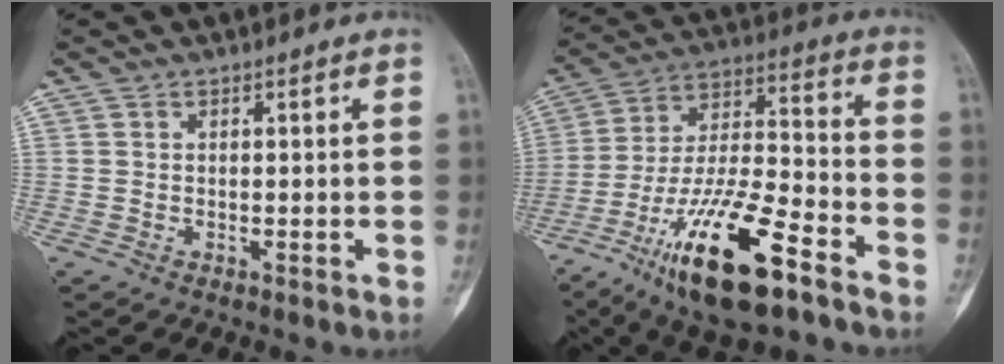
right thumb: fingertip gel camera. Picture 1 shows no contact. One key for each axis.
{"total": 20.6, "fx": -12.1, "fy": 5.8, "fz": 15.7, "tx": -0.308, "ty": 0.060, "tz": -0.218}